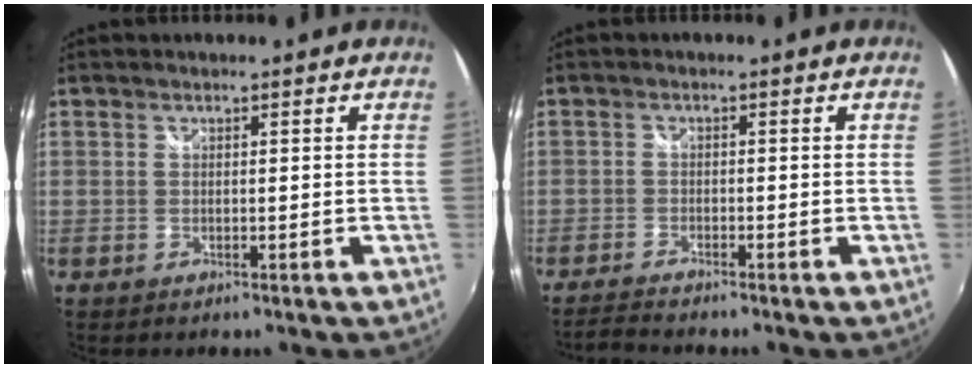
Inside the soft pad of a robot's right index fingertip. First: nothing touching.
{"total": 3.2, "force": [-3.1, 0.1, 0.9], "torque": [-0.034, -0.013, -0.061]}